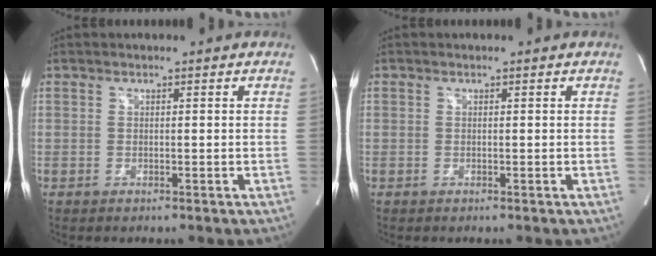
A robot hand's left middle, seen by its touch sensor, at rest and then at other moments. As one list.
[{"total": 0.0}]